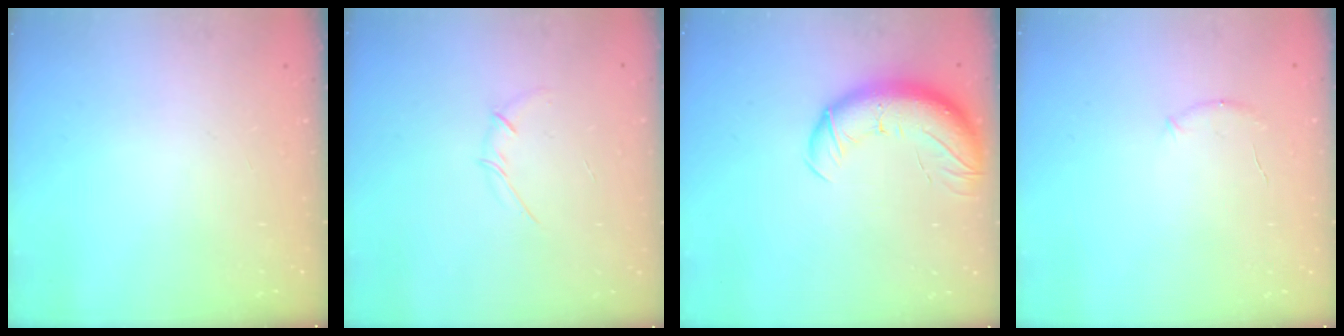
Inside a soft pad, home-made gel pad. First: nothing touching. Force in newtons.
{"total": 2.7, "press": 2.6, "slide": 0.6}
{"total": 12.8, "press": 12.5, "slide": 3.1}
{"total": 4.9, "press": 4.8, "slide": 0.9}